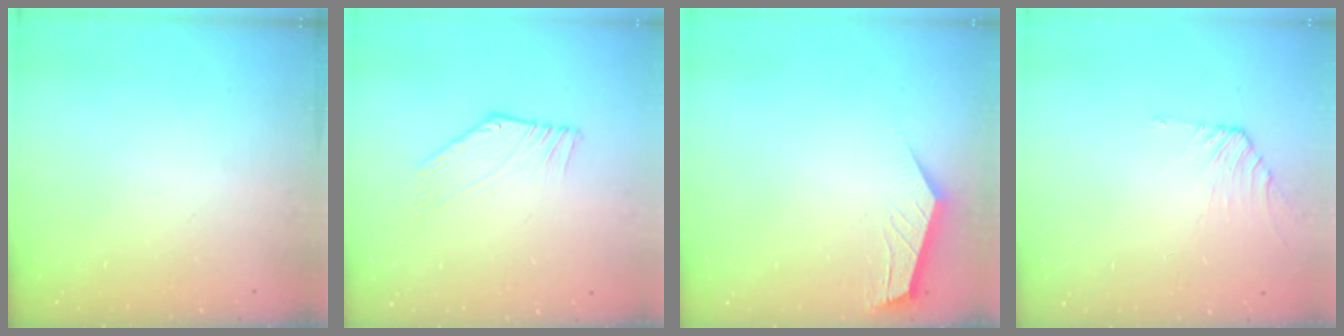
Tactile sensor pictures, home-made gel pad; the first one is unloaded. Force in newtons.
{"total": 2.7, "press": 2.7, "slide": 0.0}
{"total": 2.2, "press": 2.1, "slide": 0.4}
{"total": 1.9, "press": 1.8, "slide": 0.6}